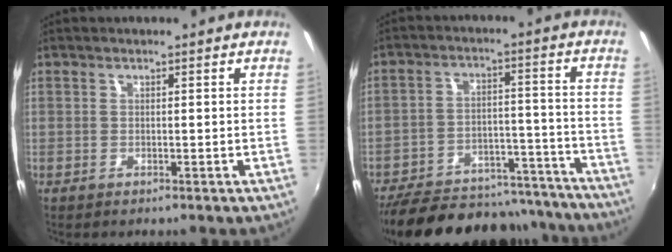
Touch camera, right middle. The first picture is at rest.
{"total": 28.0, "force": [-24.0, 10.2, 10.2], "torque": [-0.210, 0.025, -0.306]}